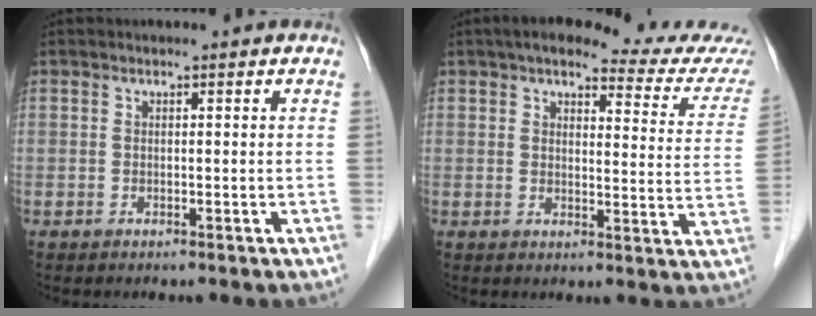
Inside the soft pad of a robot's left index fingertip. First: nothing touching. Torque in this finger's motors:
{"motor_torque": [0.97, -1.17, 0.17, 0.00]}